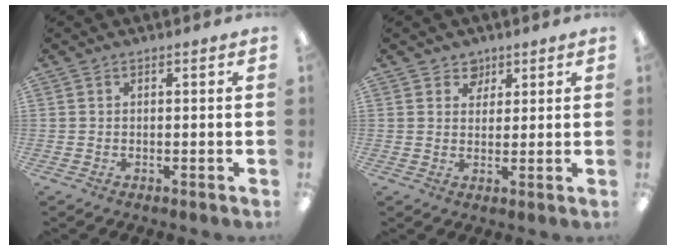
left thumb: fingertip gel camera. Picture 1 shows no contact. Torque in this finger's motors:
{"motor_torque": [-0.05, -0.04, -0.43, 0.02, -0.04]}